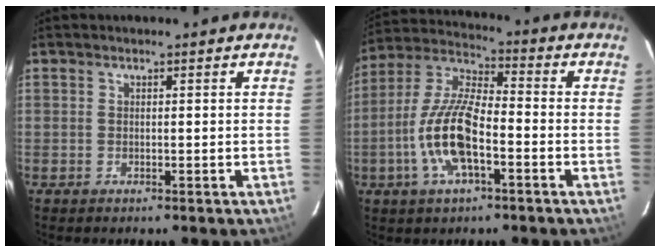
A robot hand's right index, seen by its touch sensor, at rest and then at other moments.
{"total": 13.8, "force": [-4.5, 4.8, 12.1], "torque": [-0.256, -0.001, -0.089]}